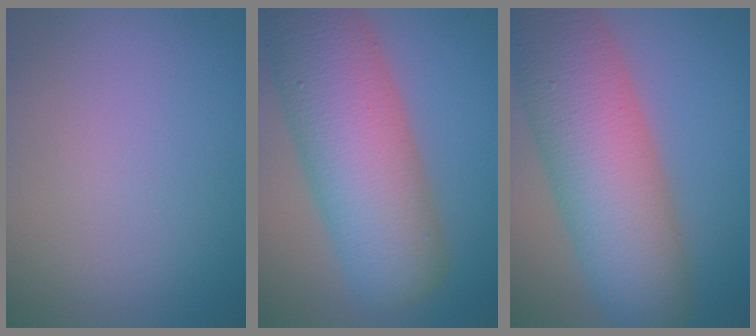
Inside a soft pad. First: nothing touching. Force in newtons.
{"total": 12.4, "press": 12.4, "slide": 0.6}
{"total": 12.3, "press": 12.3, "slide": 0.7}